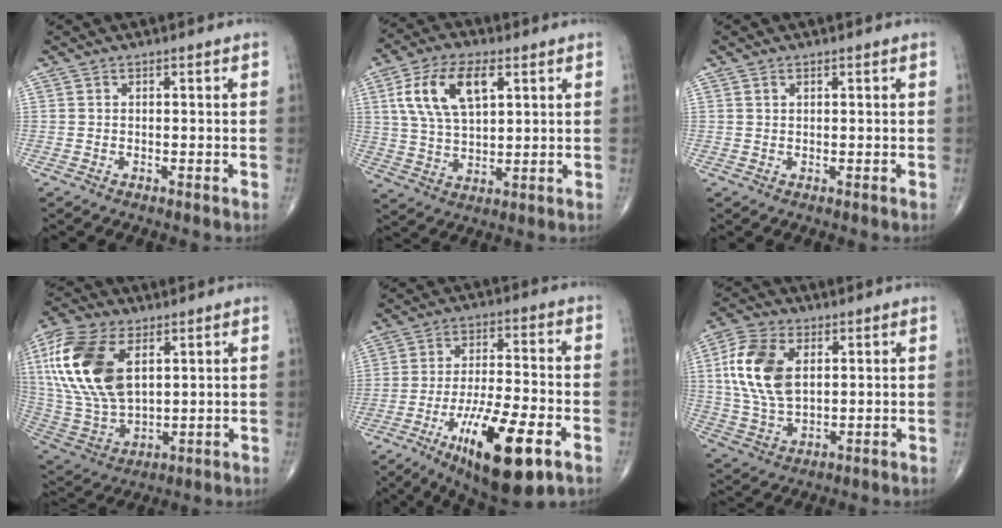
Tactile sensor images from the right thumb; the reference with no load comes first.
{"total": 13.0, "force": [4.6, 6.6, 10.2], "torque": [-0.192, -0.002, 0.089]}
{"total": 0.8, "force": [0.5, 0.5, 0.4], "torque": [-0.006, 0.000, 0.009]}
{"total": 20.8, "force": [6.5, 11.6, 16.0], "torque": [-0.331, -0.020, 0.124]}
{"total": 18.2, "force": [-8.3, 5.2, 15.4], "torque": [-0.265, 0.019, -0.128]}
{"total": 13.9, "force": [3.2, 8.3, 10.7], "torque": [-0.212, -0.003, 0.060]}